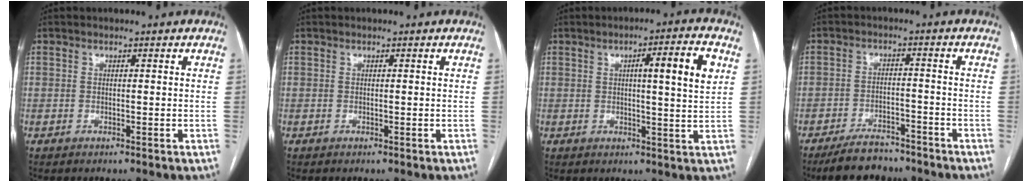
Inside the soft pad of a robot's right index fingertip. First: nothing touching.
{"total": 0.0}
{"total": 8.0, "force": [2.4, -0.1, 7.6], "torque": [-0.112, 0.004, 0.030]}
{"total": 7.4, "force": [-6.4, 2.7, 2.5], "torque": [-0.042, -0.007, -0.105]}